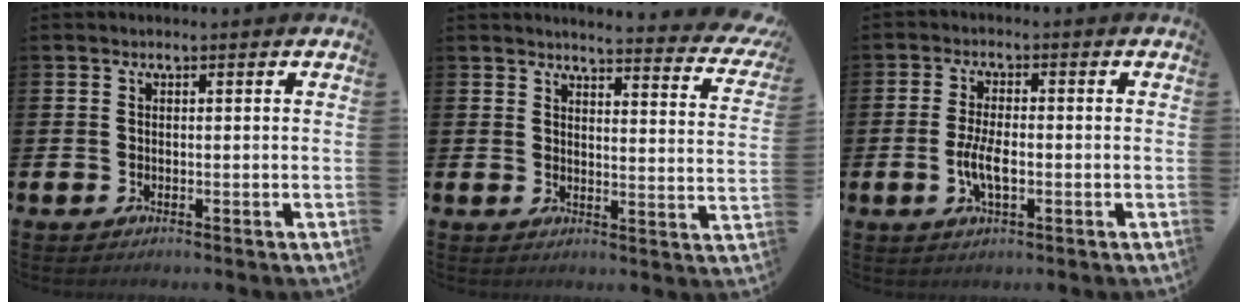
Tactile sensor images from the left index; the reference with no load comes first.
{"total": 3.7, "force": [3.6, 0.1, 0.9], "torque": [-0.016, -0.039, 0.053]}
{"total": 4.4, "force": [-1.1, 1.7, 3.9], "torque": [-0.073, 0.002, -0.021]}